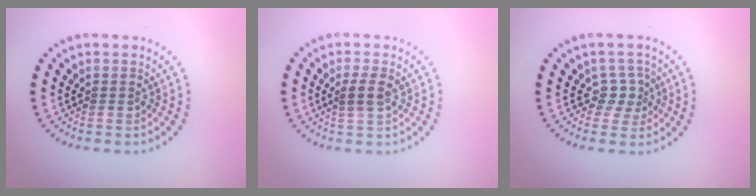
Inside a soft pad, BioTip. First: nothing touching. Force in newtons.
{"total": 1.5, "press": 1.4, "slide": 0.6}
{"total": 1.9, "press": 1.2, "slide": 1.4}